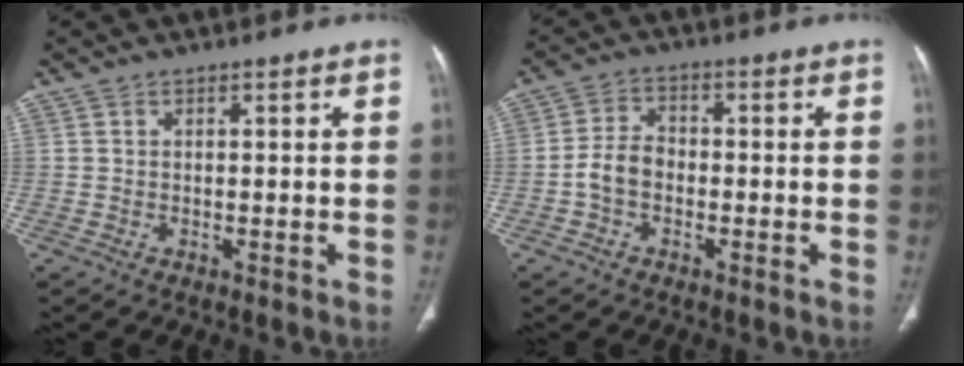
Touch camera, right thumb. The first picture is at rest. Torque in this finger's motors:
{"motor_torque": [0.74, 1.29, 0.64, -0.47, 0.02]}